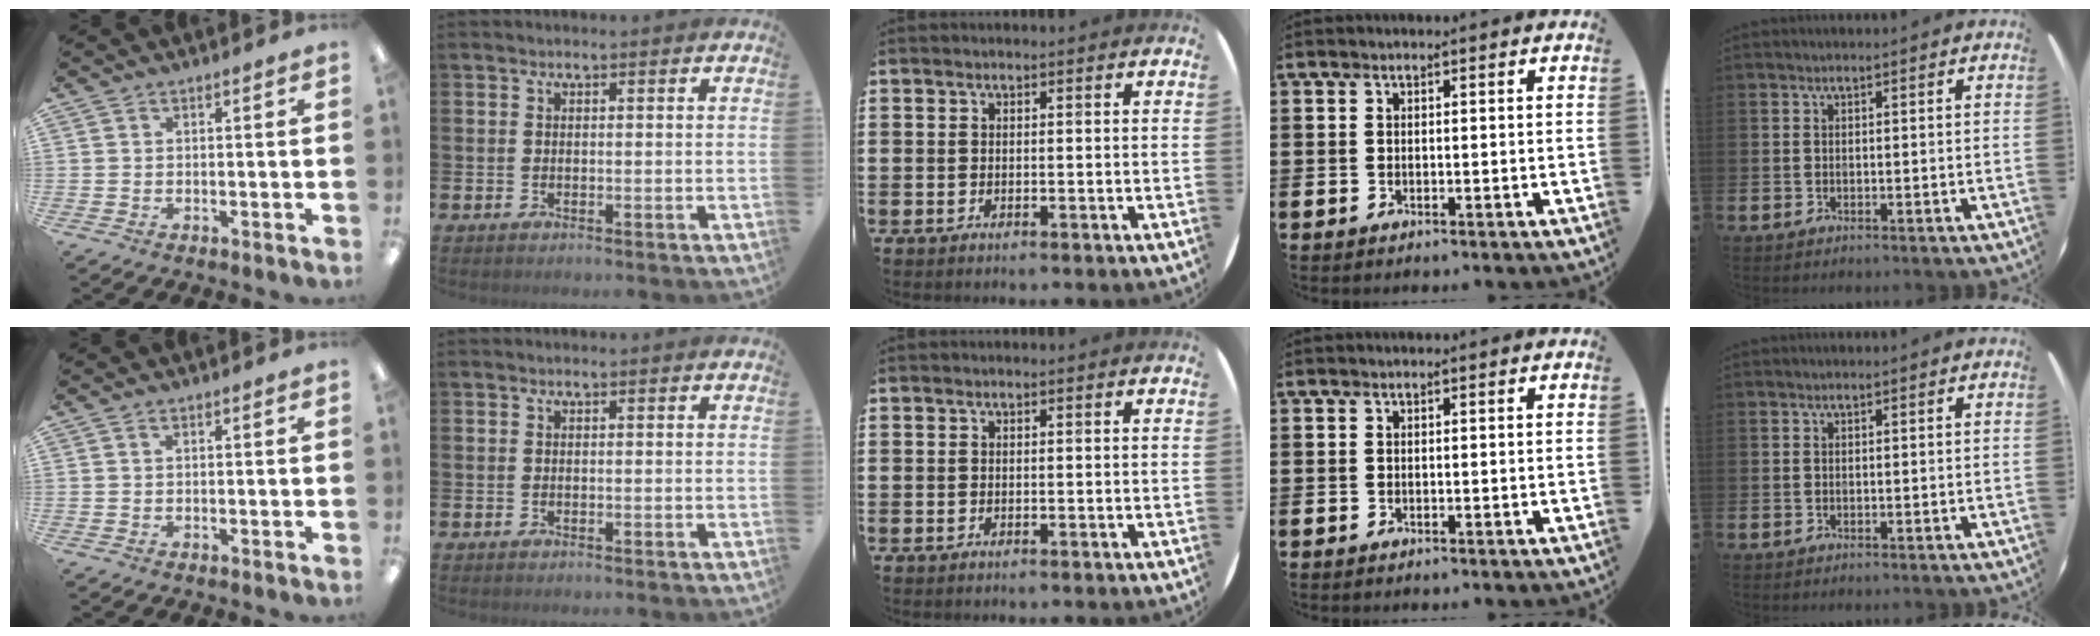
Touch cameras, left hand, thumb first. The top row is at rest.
{}